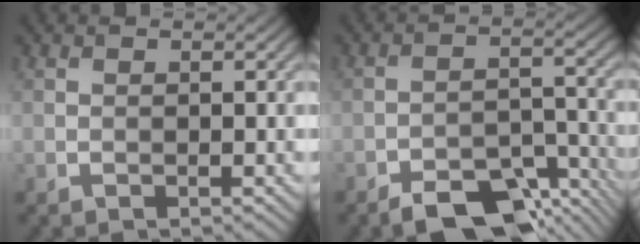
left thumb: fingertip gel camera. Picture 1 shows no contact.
{"total": 8.9, "force": [-6.6, 3.6, 4.8], "torque": [-0.063, 0.001, -0.110]}